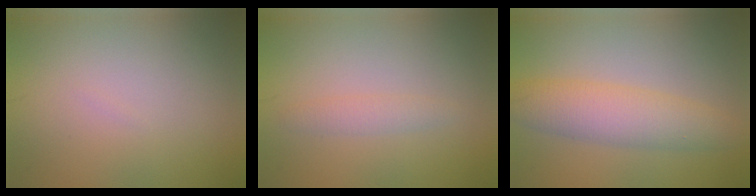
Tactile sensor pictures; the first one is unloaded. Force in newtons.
{"total": 1.4, "press": 1.4, "slide": 0.1}
{"total": 5.2, "press": 5.2, "slide": 0.2}